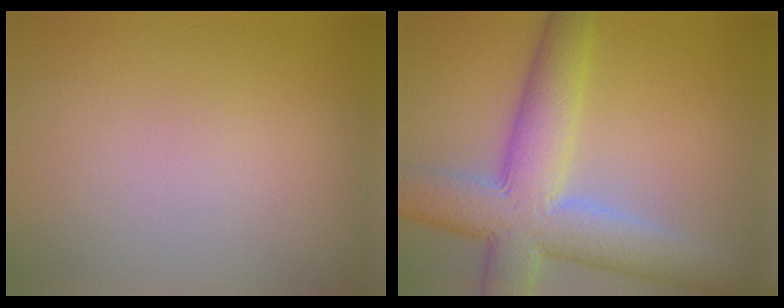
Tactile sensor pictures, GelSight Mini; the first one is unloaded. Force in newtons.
{"total": 10.3, "press": 10.2, "slide": 0.5}